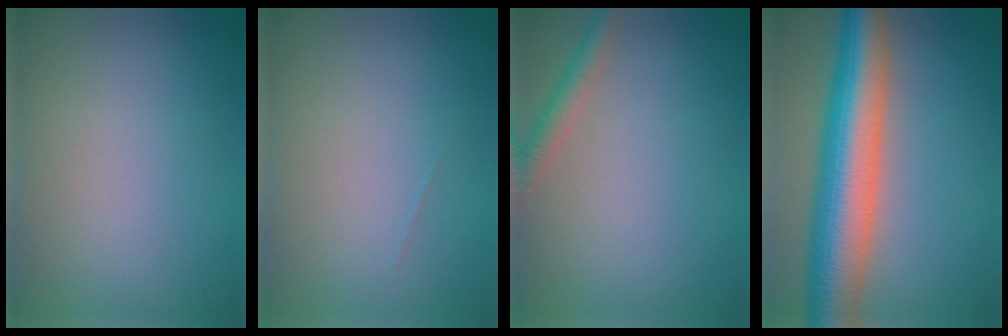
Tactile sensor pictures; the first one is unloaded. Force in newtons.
{"total": 0.0}
{"total": 2.4, "press": 2.4, "slide": 0.1}
{"total": 10.8, "press": 10.8, "slide": 0.4}